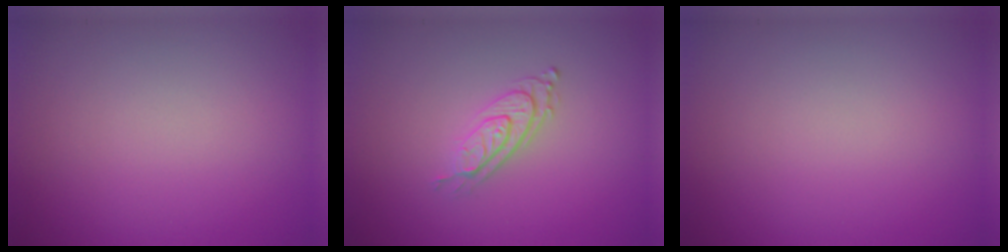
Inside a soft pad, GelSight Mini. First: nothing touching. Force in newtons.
{"total": 2.7, "press": 2.0, "slide": 1.9}
{"total": 0.0}